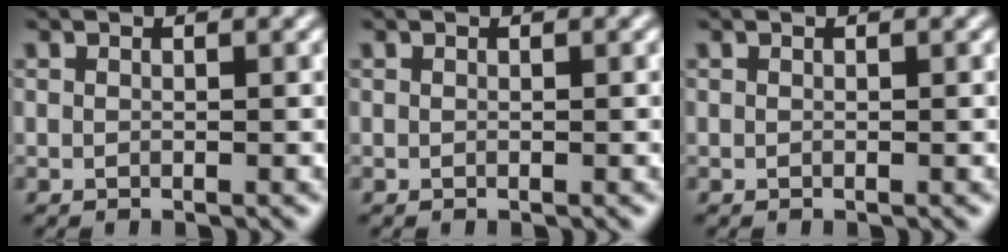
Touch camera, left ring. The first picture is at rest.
{"total": 0.0}
{"total": 0.0}